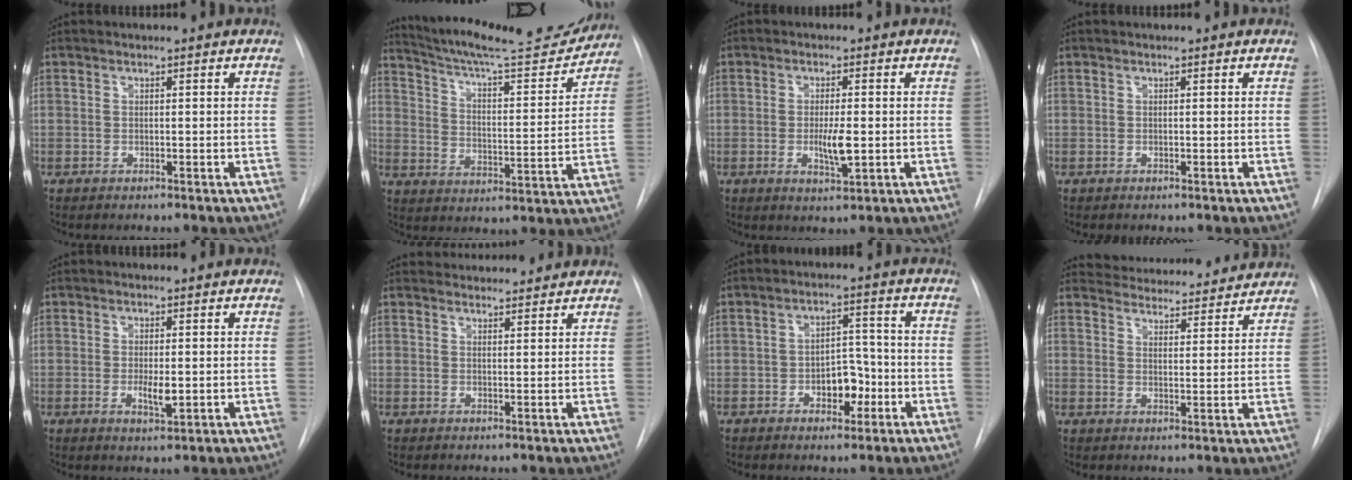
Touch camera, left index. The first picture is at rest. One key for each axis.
{"total": 20.5, "fx": 19.2, "fy": 2.1, "fz": 7.0, "tx": -0.114, "ty": -0.029, "tz": 0.272}
{"total": 4.2, "fx": -0.5, "fy": 1.0, "fz": 4.1, "tx": -0.075, "ty": -0.006, "tz": -0.007}
{"total": 0.0}
{"total": 2.8, "fx": -0.3, "fy": 0.9, "fz": 2.7, "tx": -0.048, "ty": -0.005, "tz": -0.002}
{"total": 5.0, "fx": 4.9, "fy": 1.0, "fz": 0.2, "tx": -0.002, "ty": 0.023, "tz": 0.063}
{"total": 5.5, "fx": -2.1, "fy": 3.2, "fz": 4.0, "tx": -0.052, "ty": 0.015, "tz": -0.029}
{"total": 15.1, "fx": 14.6, "fy": 3.0, "fz": 2.6, "tx": -0.025, "ty": 0.011, "tz": 0.185}